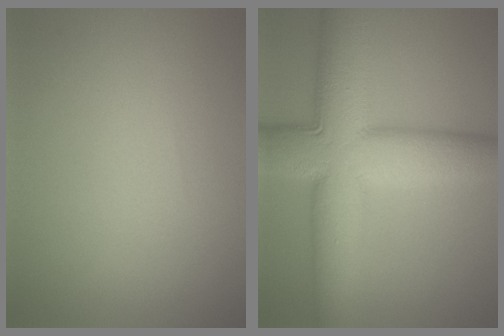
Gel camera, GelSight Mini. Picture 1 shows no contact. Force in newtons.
{"total": 12.3, "press": 12.3, "slide": 0.2}